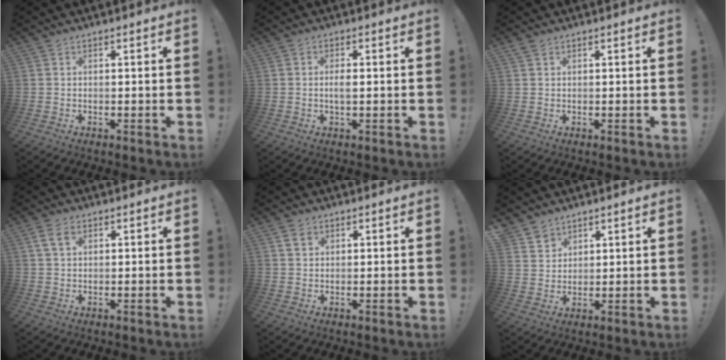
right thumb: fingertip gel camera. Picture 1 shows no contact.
{"total": 2.5, "force": [-0.1, 0.8, 2.4], "torque": [-0.049, -0.003, -0.007]}
{"total": 1.3, "force": [1.0, 0.7, 0.4], "torque": [-0.009, 0.000, 0.019]}
{"total": 4.5, "force": [2.0, 2.5, 3.1], "torque": [-0.052, -0.001, 0.039]}
{"total": 2.7, "force": [1.5, 1.8, 1.4], "torque": [-0.018, -0.002, 0.026]}
{"total": 4.7, "force": [3.8, 2.8, 0.1], "torque": [-0.012, -0.029, 0.076]}